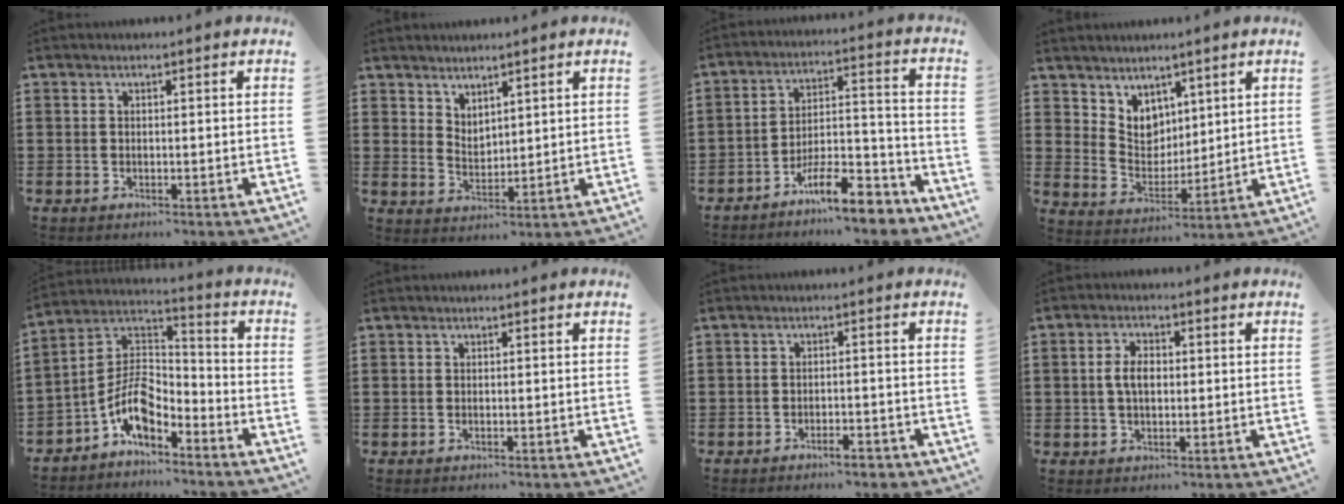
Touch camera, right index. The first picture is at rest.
{"total": 3.1, "force": [3.0, 0.7, -0.3], "torque": [-0.001, -0.007, 0.058]}
{"total": 10.7, "force": [-8.9, 2.3, 5.4], "torque": [-0.076, 0.033, -0.162]}
{"total": 5.4, "force": [3.9, 3.7, 0.5], "torque": [-0.035, -0.009, 0.074]}
{"total": 8.1, "force": [-4.9, 3.8, 5.3], "torque": [-0.129, -0.012, -0.103]}
{"total": 0.0}
{"total": 2.9, "force": [-2.6, 0.5, 1.3], "torque": [-0.023, 0.001, -0.050]}
{"total": 3.8, "force": [0.1, 2.1, 3.2], "torque": [-0.070, 0.006, -0.002]}